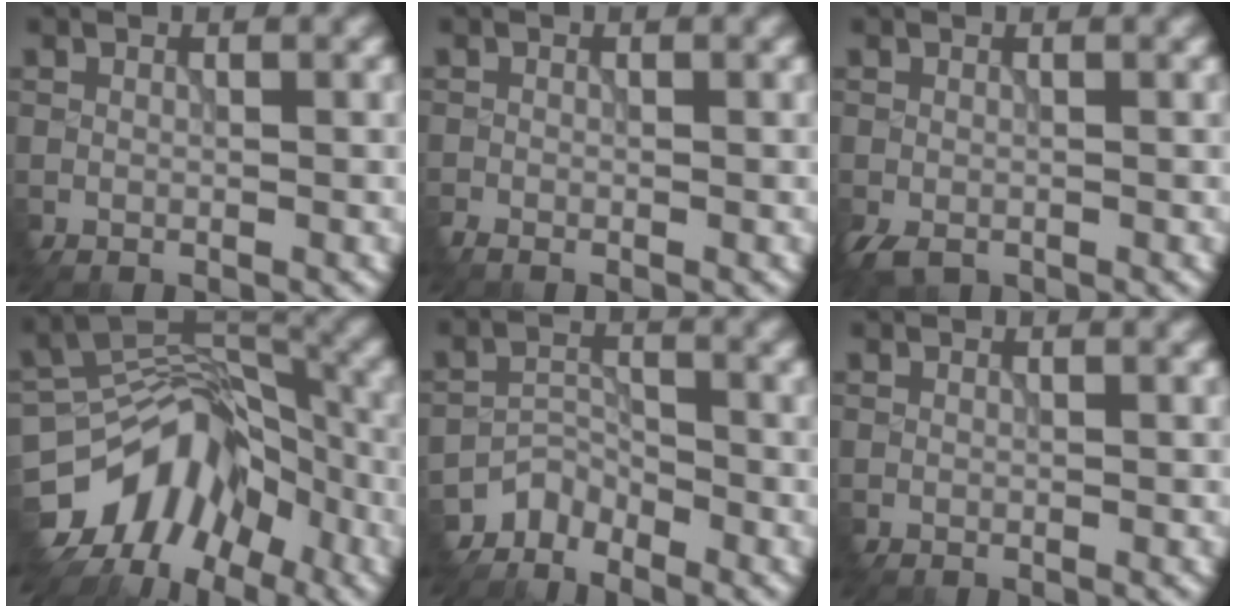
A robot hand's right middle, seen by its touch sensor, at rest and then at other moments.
{"total": 0.9, "force": [-0.9, 0.1, 0.1], "torque": [-0.006, -0.003, -0.020]}
{"total": 1.6, "force": [-0.8, 1.0, 0.8], "torque": [-0.024, -0.004, -0.017]}
{"total": 10.9, "force": [-6.8, 6.6, 5.4], "torque": [-0.084, 0.004, -0.127]}
{"total": 3.1, "force": [-2.9, 0.6, -1.1], "torque": [0.031, 0.003, -0.063]}
{"total": 0.0}